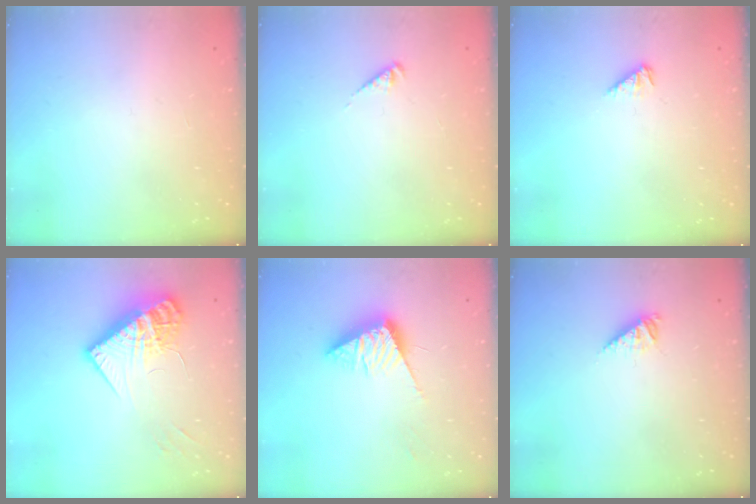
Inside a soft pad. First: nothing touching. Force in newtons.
{"total": 2.3, "press": 2.2, "slide": 0.5}
{"total": 2.7, "press": 2.6, "slide": 0.4}
{"total": 15.6, "press": 15.4, "slide": 1.9}
{"total": 10.2, "press": 10.2, "slide": 0.4}
{"total": 3.8, "press": 3.7, "slide": 0.7}